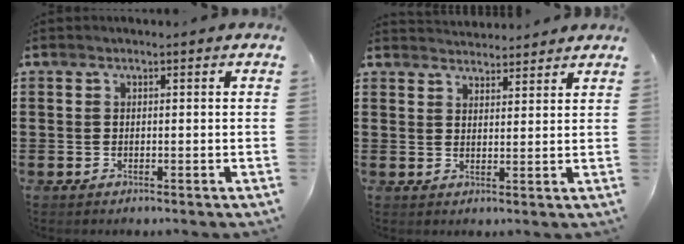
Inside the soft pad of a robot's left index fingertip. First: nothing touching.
{"total": 3.0, "force": [3.0, 0.2, -0.3], "torque": [-0.001, -0.008, 0.057]}